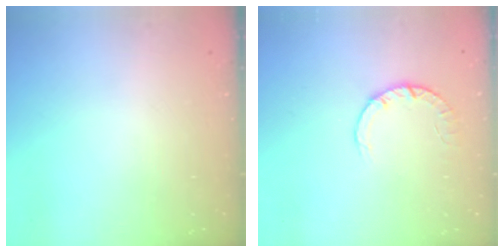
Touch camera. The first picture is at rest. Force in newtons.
{"total": 2.8, "press": 2.8, "slide": 0.4}